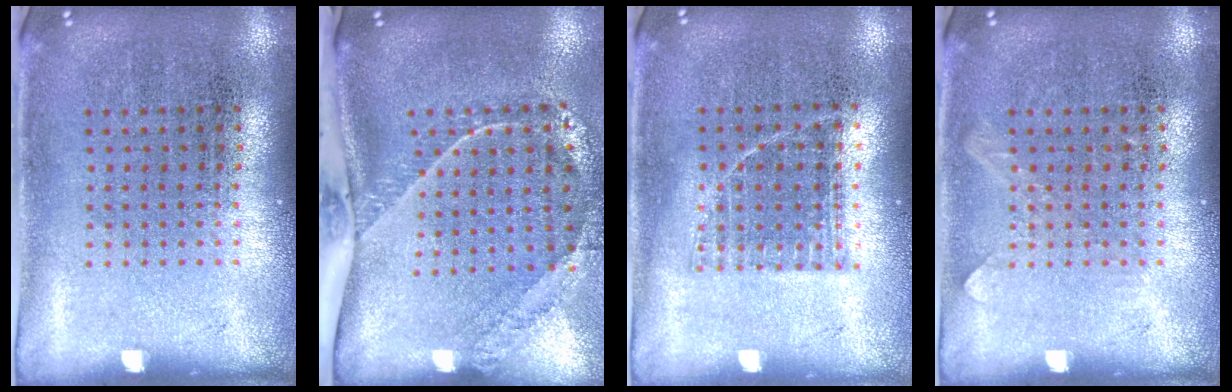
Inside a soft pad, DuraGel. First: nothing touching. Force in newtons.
{"total": 2.5, "press": 1.7, "slide": 1.9}
{"total": 0.8, "press": 0.7, "slide": 0.3}
{"total": 0.6, "press": 0.6, "slide": 0.1}